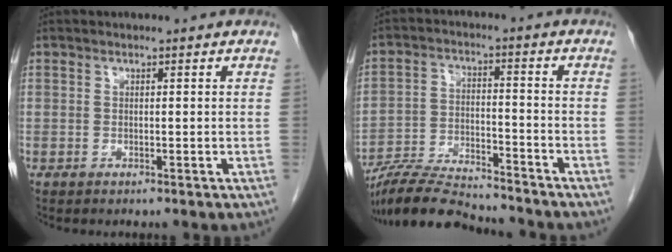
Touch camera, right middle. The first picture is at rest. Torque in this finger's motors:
{"motor_torque": [-0.38, -0.26, 0.06, 0.05]}